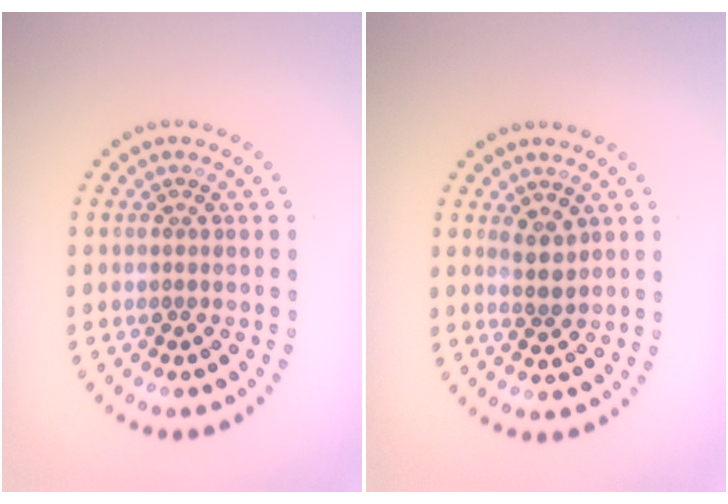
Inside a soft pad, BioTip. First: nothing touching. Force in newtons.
{"total": 1.9, "press": 1.6, "slide": 1.1}